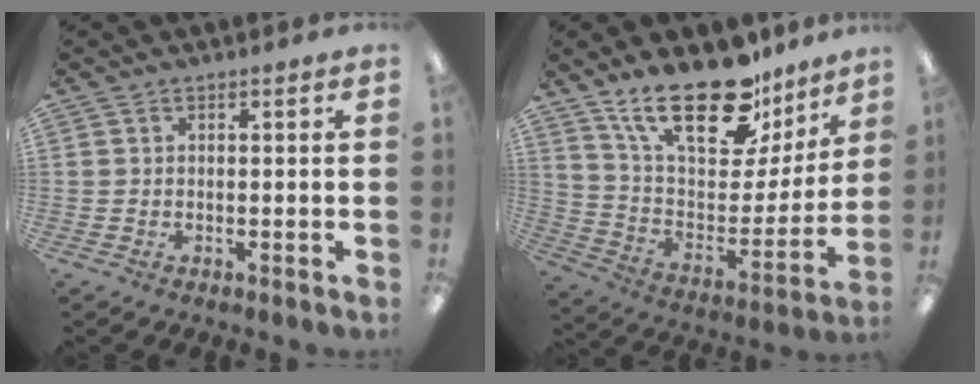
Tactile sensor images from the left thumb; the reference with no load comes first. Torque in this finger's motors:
{"motor_torque": [2.61, 1.60, 1.34, -1.43, 0.39]}